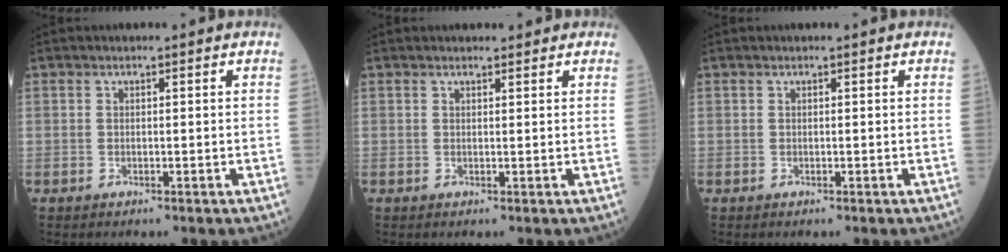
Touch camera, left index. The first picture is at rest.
{"total": 2.6, "force": [2.3, 0.9, 0.7], "torque": [-0.008, 0.014, 0.026]}
{"total": 0.0}